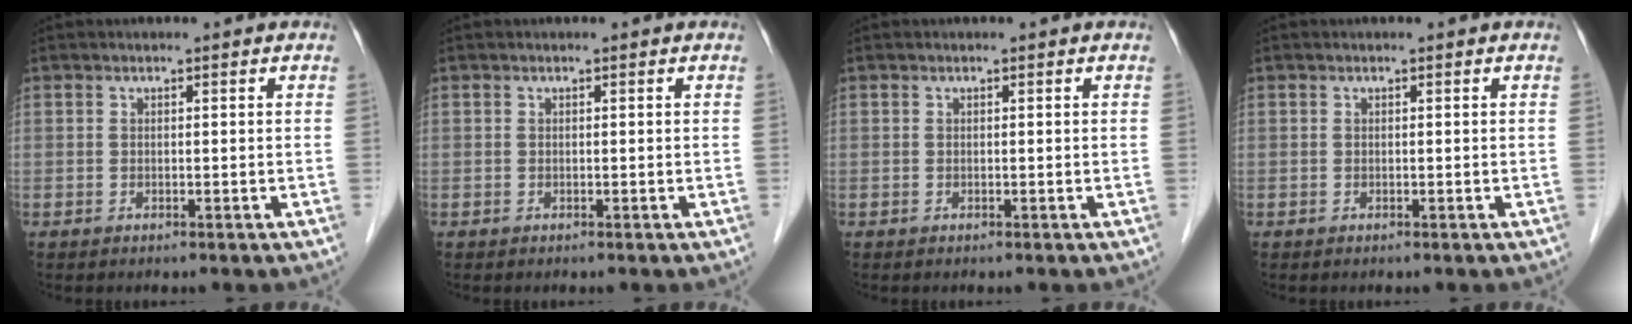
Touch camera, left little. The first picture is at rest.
{"total": 0.0}
{"total": 0.0}
{"total": 0.0}